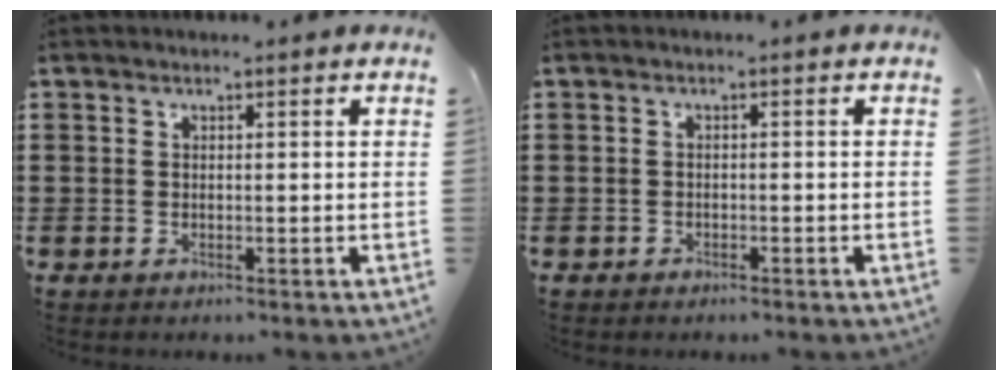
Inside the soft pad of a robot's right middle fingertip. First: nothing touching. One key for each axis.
{"total": 0.9, "fx": -0.8, "fy": 0.5, "fz": 0.0, "tx": -0.002, "ty": 0.003, "tz": -0.018}